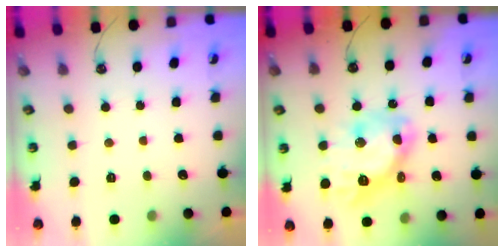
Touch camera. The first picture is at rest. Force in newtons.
{"total": 14.9, "press": 14.8, "slide": 1.6}